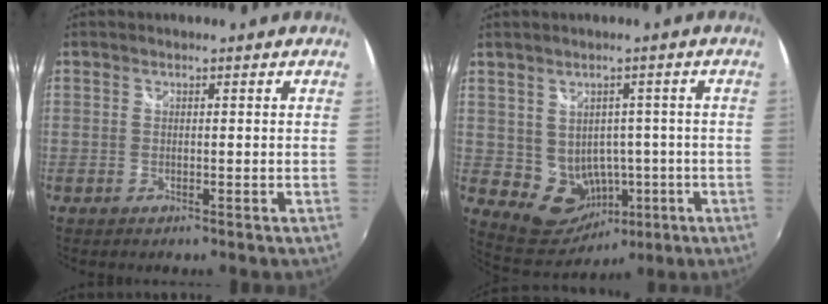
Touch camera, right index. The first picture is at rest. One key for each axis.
{"total": 8.9, "fx": -1.2, "fy": 8.1, "fz": 3.5, "tx": -0.079, "ty": 0.003, "tz": 0.007}